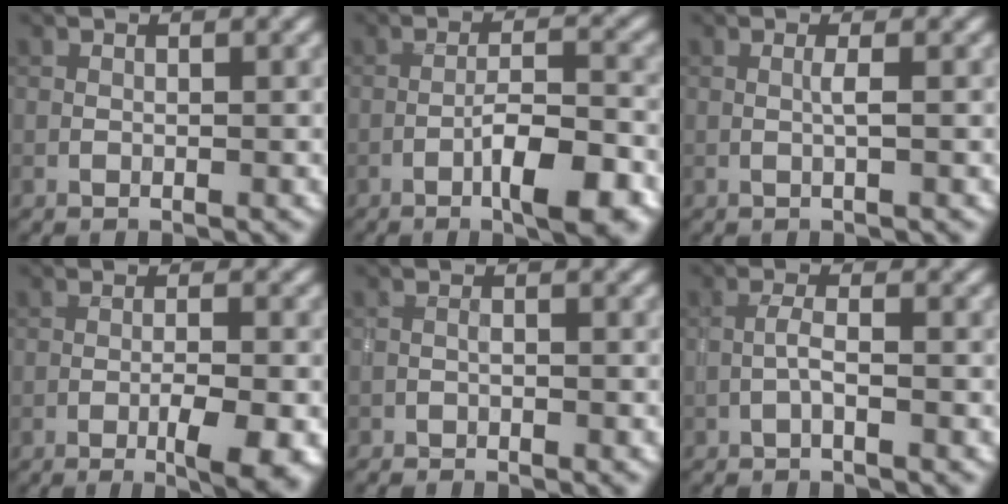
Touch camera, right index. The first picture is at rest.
{"total": 6.4, "force": [-3.2, 1.3, 5.4], "torque": [-0.088, 0.010, -0.051]}
{"total": 0.9, "force": [0.0, 0.0, 0.9], "torque": [-0.018, 0.002, -0.003]}
{"total": 4.5, "force": [-1.9, 0.7, 4.0], "torque": [-0.064, 0.002, -0.029]}
{"total": 1.0, "force": [-0.9, 0.3, 0.3], "torque": [-0.006, -0.002, -0.019]}
{"total": 1.5, "force": [-0.7, 0.1, 1.3], "torque": [-0.027, 0.005, -0.016]}